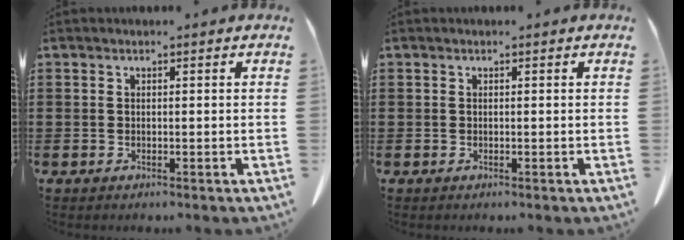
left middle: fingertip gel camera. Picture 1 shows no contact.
{"total": 0.0}